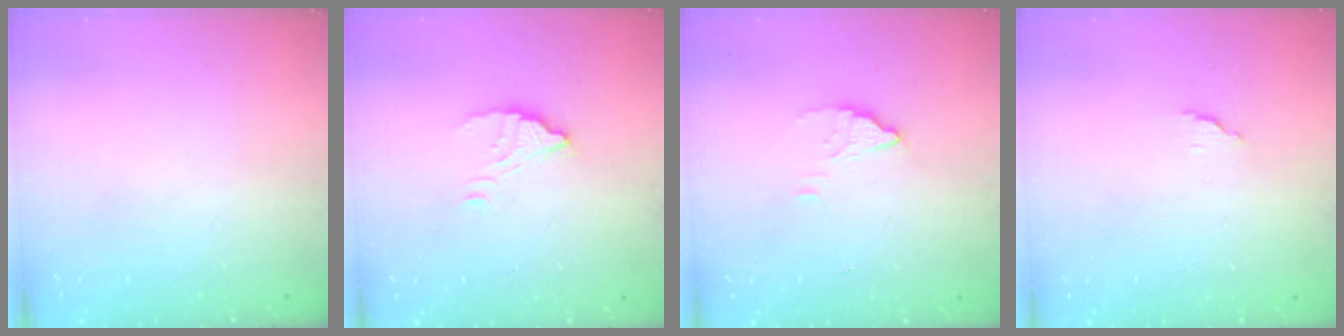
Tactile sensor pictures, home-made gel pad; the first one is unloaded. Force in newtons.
{"total": 2.9, "press": 2.9, "slide": 0.1}
{"total": 2.6, "press": 2.6, "slide": 0.2}
{"total": 1.4, "press": 1.4, "slide": 0.1}